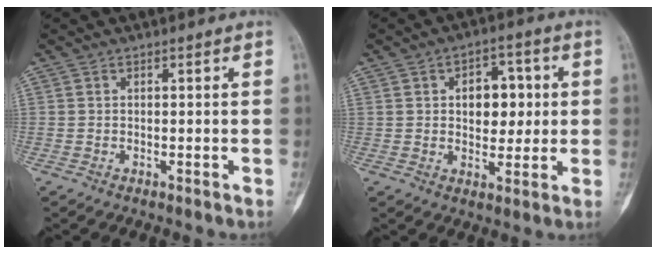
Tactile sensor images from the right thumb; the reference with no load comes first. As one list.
[{"total": 8.7, "force": [1.4, 5.8, 6.3], "torque": [-0.042, 0.002, 0.020]}]